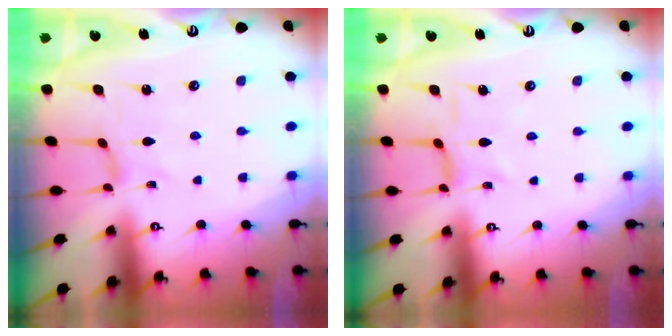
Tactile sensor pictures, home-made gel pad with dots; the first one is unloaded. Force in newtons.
{"total": 2.5, "press": 2.5, "slide": 0.4}